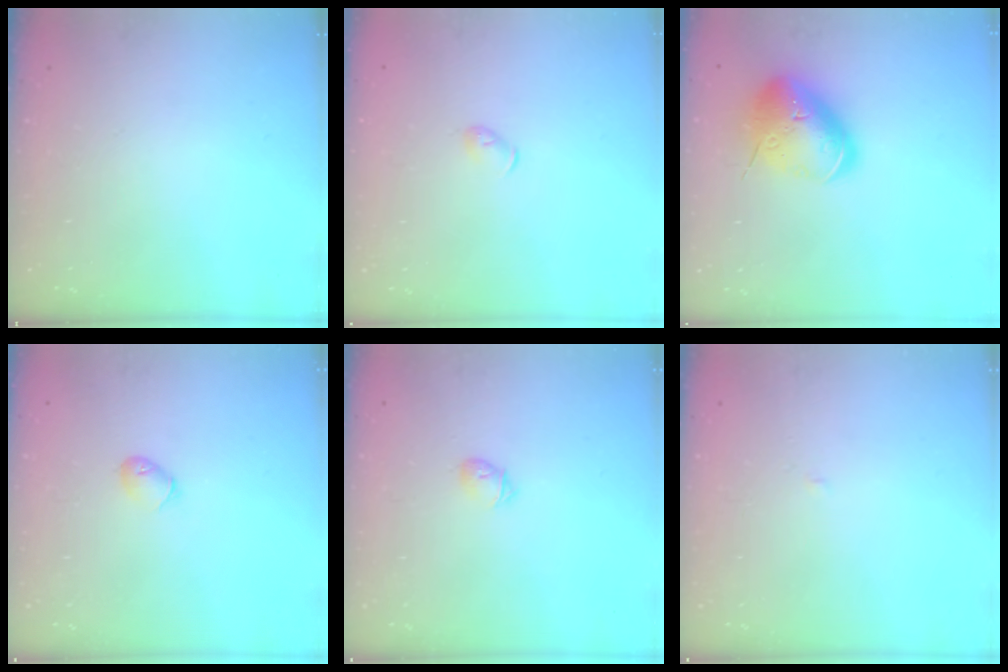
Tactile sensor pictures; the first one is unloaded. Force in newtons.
{"total": 3.5, "press": 3.4, "slide": 0.8}
{"total": 18.4, "press": 18.1, "slide": 3.1}
{"total": 3.5, "press": 3.4, "slide": 0.8}
{"total": 3.7, "press": 3.6, "slide": 0.8}
{"total": 1.9, "press": 1.9, "slide": 0.3}